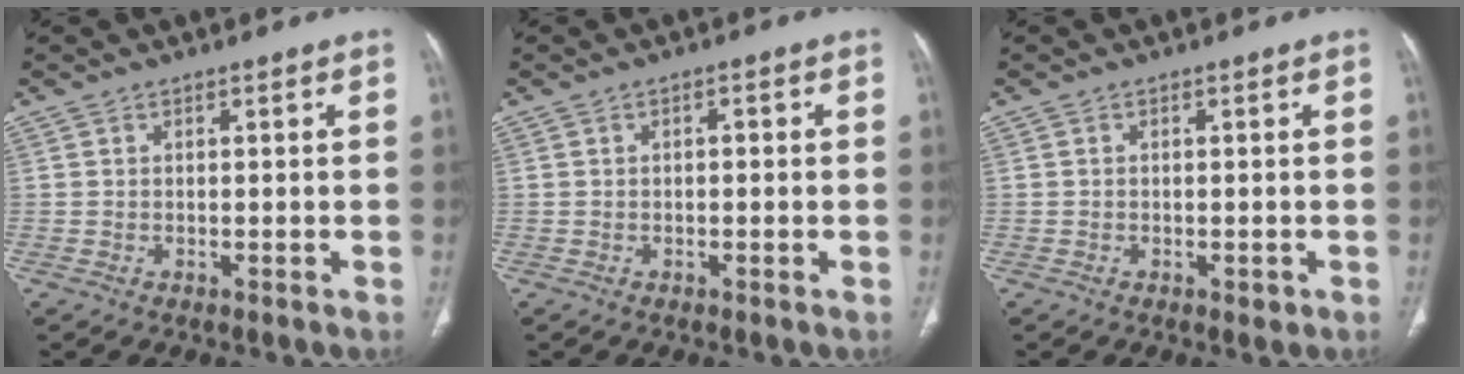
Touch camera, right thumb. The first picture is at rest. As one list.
[{"total": 1.2, "force": [0.1, 0.6, 1.0], "torque": [-0.015, 0.002, -0.001]}, {"total": 1.2, "force": [-0.4, 0.7, 0.8], "torque": [-0.009, -0.001, -0.005]}]